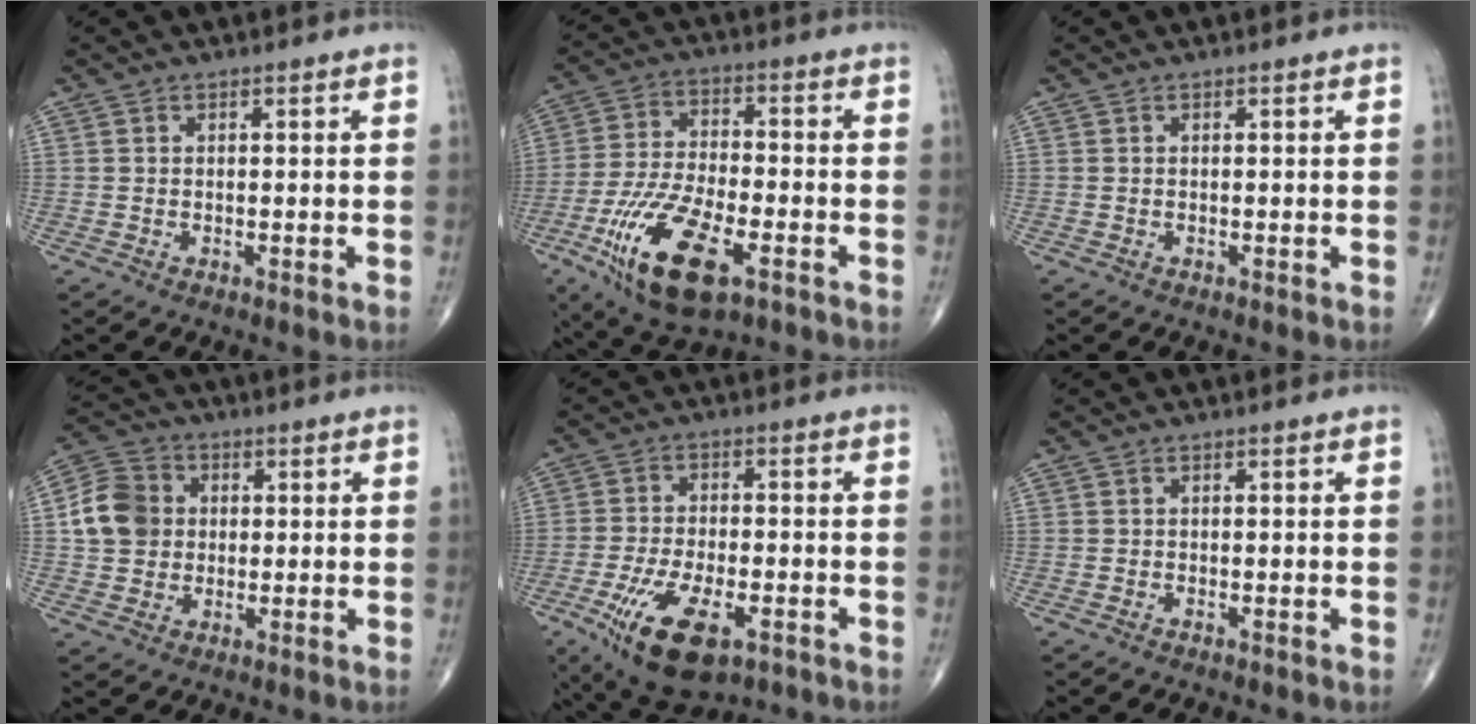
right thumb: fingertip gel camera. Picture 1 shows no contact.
{"total": 17.7, "force": [-7.7, 7.5, 14.1], "torque": [-0.271, 0.013, -0.131]}
{"total": 0.0}
{"total": 9.3, "force": [0.8, 8.1, 4.6], "torque": [-0.071, 0.014, 0.005]}
{"total": 14.2, "force": [-6.5, 6.4, 10.9], "torque": [-0.197, 0.009, -0.099]}
{"total": 0.0}